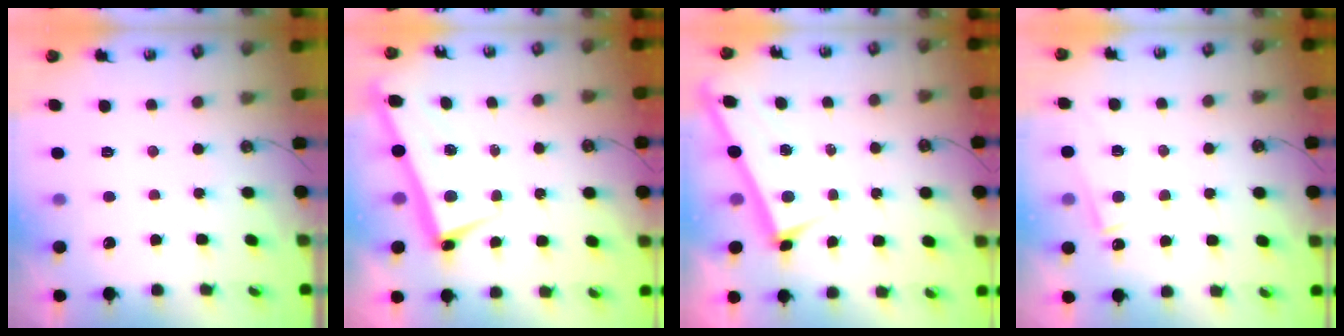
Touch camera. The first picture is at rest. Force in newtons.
{"total": 2.8, "press": 2.7, "slide": 0.7}
{"total": 3.0, "press": 3.0, "slide": 0.1}
{"total": 4.2, "press": 4.2, "slide": 0.4}